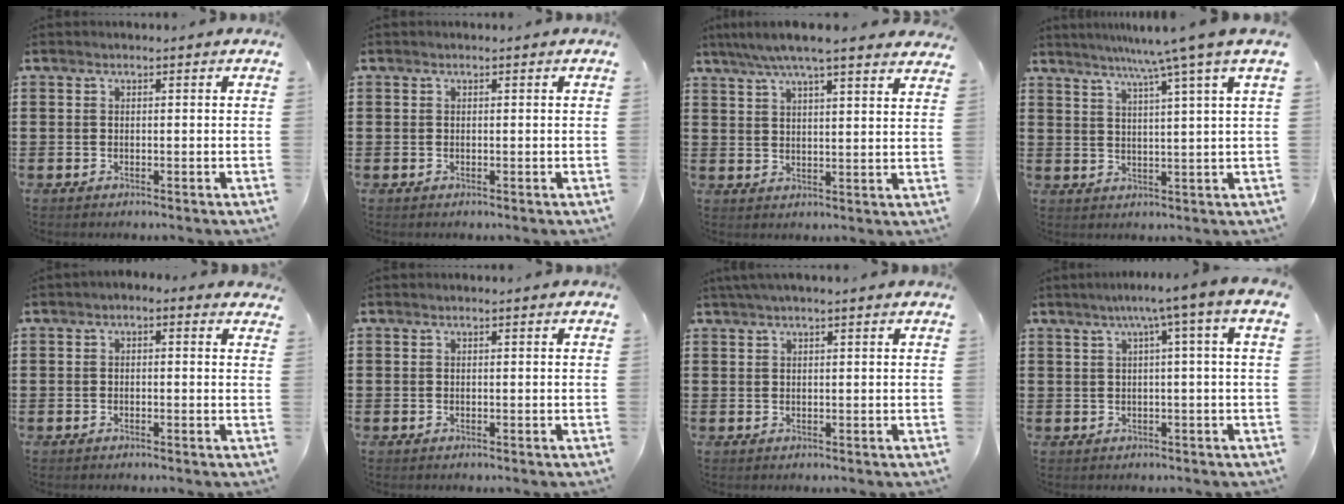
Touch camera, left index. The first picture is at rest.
{"total": 0.0}
{"total": 6.2, "force": [5.3, 0.0, 3.3], "torque": [-0.079, -0.015, 0.092]}
{"total": 7.1, "force": [5.0, -1.7, 4.7], "torque": [-0.104, -0.018, 0.079]}
{"total": 1.0, "force": [-0.5, 0.5, 0.7], "torque": [-0.014, 0.004, -0.013]}
{"total": 0.0}
{"total": 1.5, "force": [1.1, -0.1, 1.0], "torque": [-0.020, 0.001, 0.021]}
{"total": 4.3, "force": [1.0, -1.0, 4.1], "torque": [-0.079, -0.004, 0.010]}